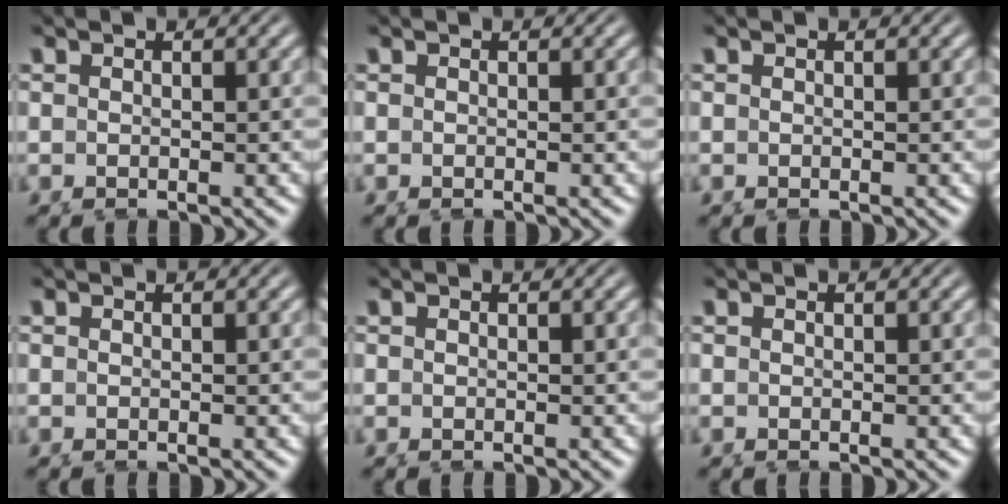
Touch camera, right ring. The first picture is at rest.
{"total": 0.0}
{"total": 0.0}
{"total": 0.0}
{"total": 0.0}
{"total": 0.0}